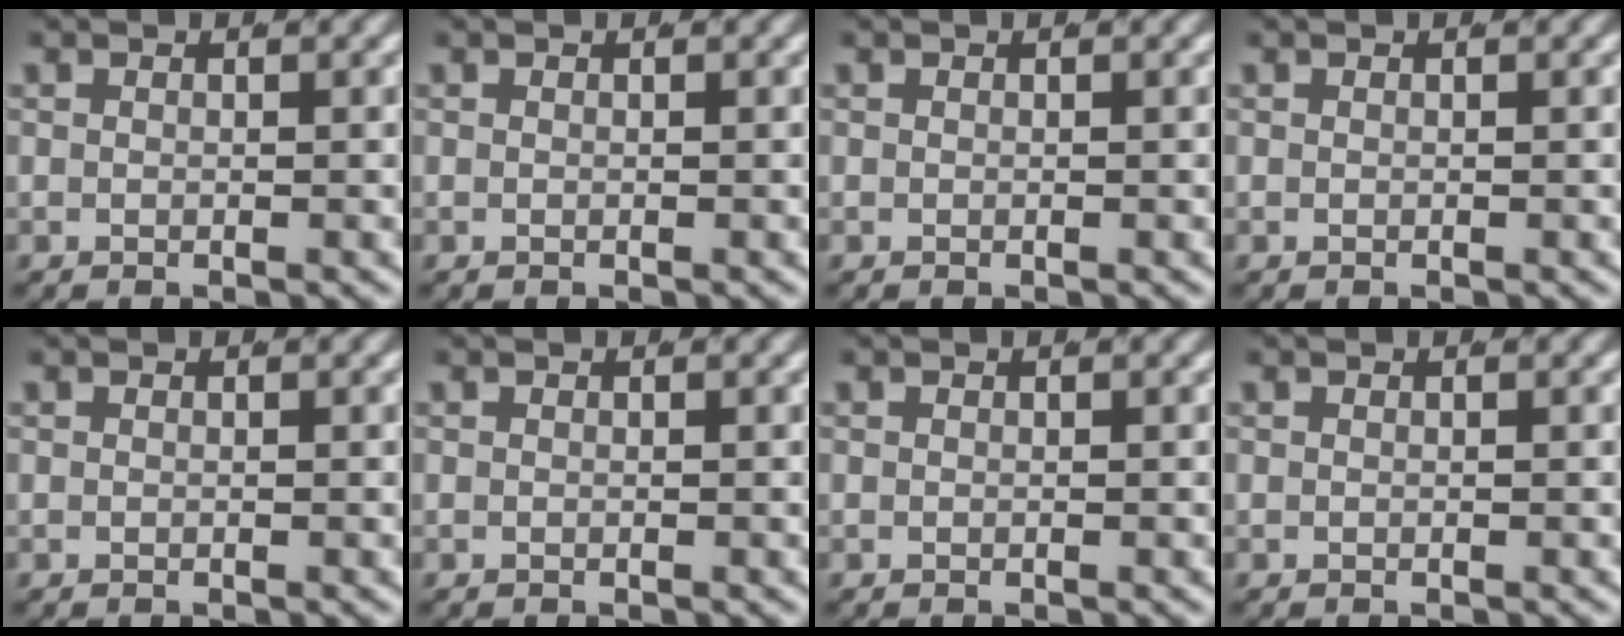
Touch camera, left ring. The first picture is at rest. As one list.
[{"total": 0.0}, {"total": 0.0}, {"total": 0.0}, {"total": 0.0}, {"total": 0.0}, {"total": 0.0}, {"total": 0.0}]